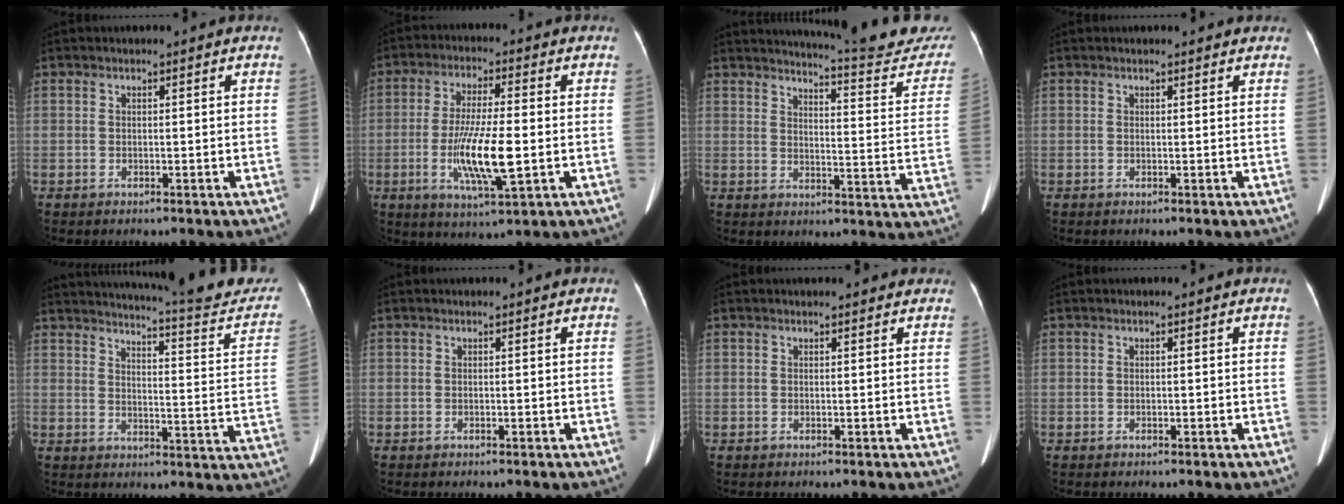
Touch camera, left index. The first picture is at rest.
{"total": 10.7, "force": [-2.1, 1.4, 10.4], "torque": [-0.200, -0.015, -0.036]}
{"total": 19.8, "force": [19.0, 1.0, 5.5], "torque": [-0.070, -0.099, 0.214]}
{"total": 1.5, "force": [1.4, 0.4, 0.3], "torque": [-0.014, 0.006, 0.011]}
{"total": 22.1, "force": [20.4, 1.7, 8.3], "torque": [-0.111, -0.069, 0.238]}
{"total": 0.0}
{"total": 2.5, "force": [2.2, 0.9, 0.6], "torque": [-0.007, 0.007, 0.013]}
{"total": 0.0}